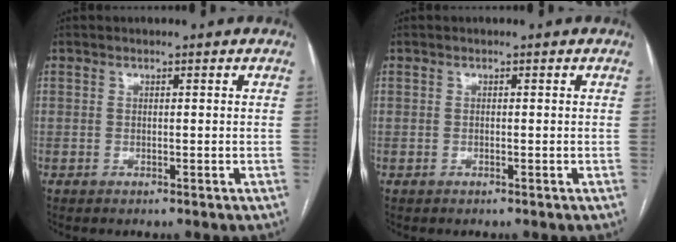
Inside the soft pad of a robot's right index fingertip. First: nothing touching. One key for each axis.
{"total": 0.0}